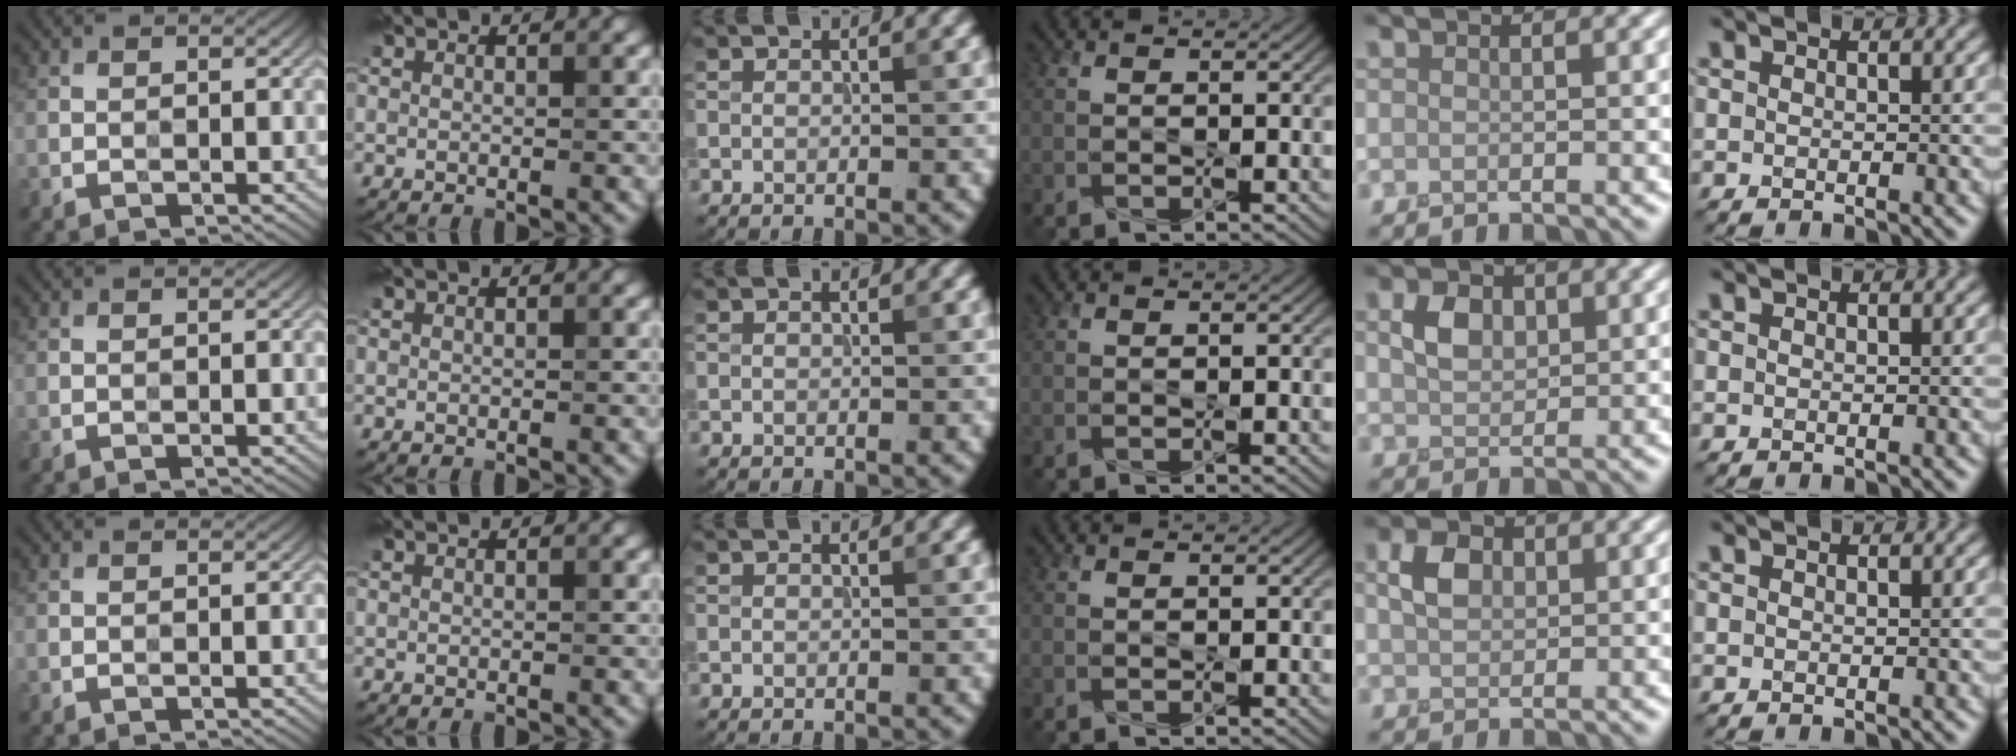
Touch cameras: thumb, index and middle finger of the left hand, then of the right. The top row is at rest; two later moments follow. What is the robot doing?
{"motion": "press", "object": "joystick"}